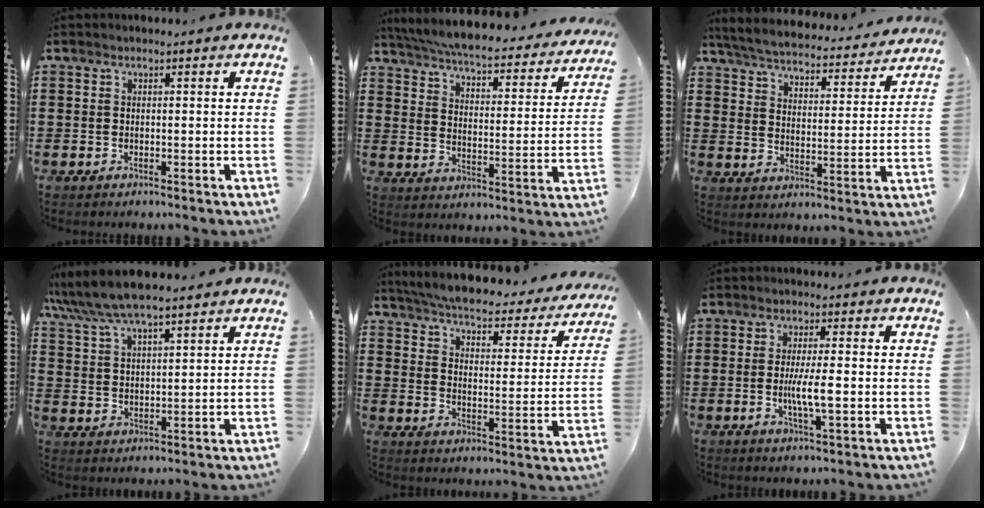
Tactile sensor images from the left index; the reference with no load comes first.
{"total": 5.4, "force": [5.1, -0.3, 1.7], "torque": [-0.061, -0.043, 0.082]}
{"total": 4.6, "force": [4.5, -0.1, 0.8], "torque": [-0.040, -0.035, 0.073]}
{"total": 6.7, "force": [5.9, 1.1, 3.0], "torque": [-0.077, -0.015, 0.107]}
{"total": 4.4, "force": [4.1, -0.1, 1.7], "torque": [-0.057, -0.036, 0.062]}
{"total": 5.2, "force": [-0.6, 0.7, 5.1], "torque": [-0.103, -0.006, -0.018]}